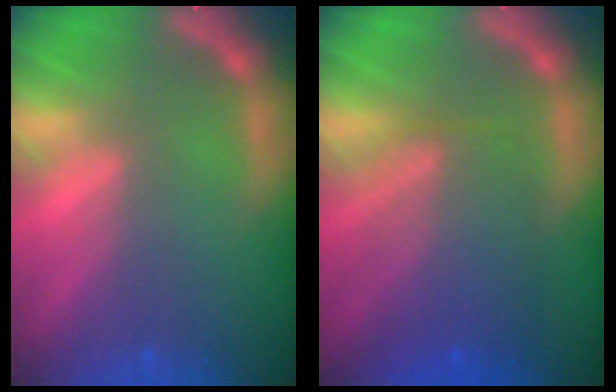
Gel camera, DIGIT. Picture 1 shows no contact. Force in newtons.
{"total": 7.1}